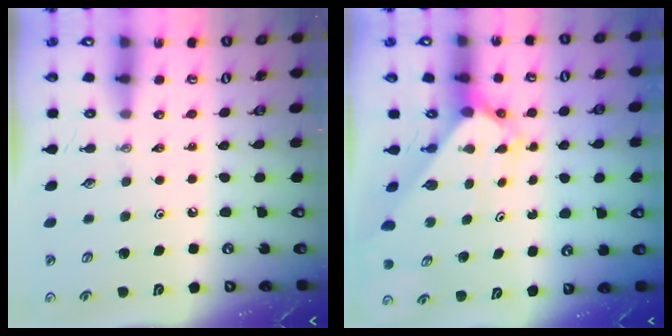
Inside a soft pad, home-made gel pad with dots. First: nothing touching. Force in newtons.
{"total": 2.7, "press": 2.7, "slide": 0.2}